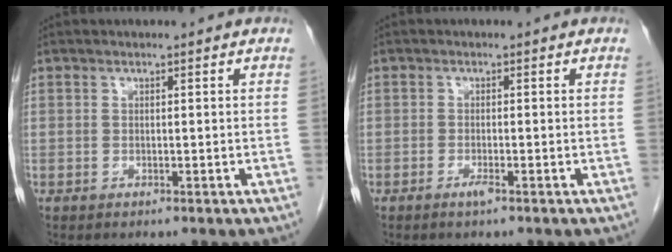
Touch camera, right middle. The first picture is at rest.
{"total": 1.3, "force": [-0.9, 0.0, 1.0], "torque": [-0.021, -0.001, -0.016]}